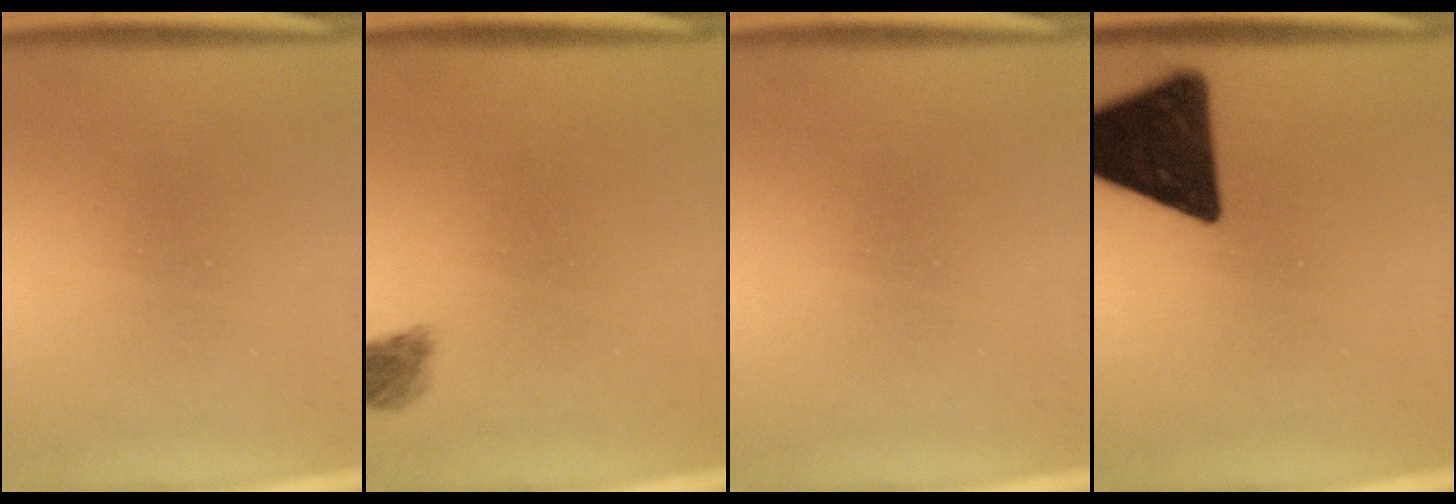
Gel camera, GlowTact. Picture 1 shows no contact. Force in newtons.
{"total": 2.2}
{"total": 0.0}
{"total": 15.5}